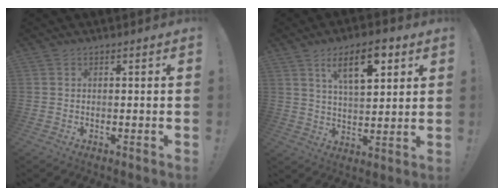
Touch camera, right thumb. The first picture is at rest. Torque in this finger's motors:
{"motor_torque": [0.04, 0.18, 0.61, 0.22, 0.07]}